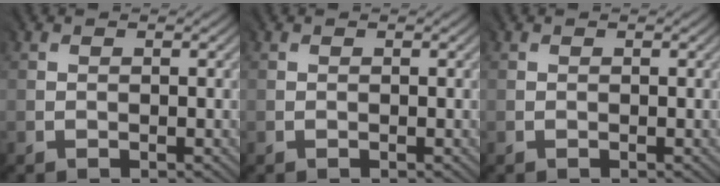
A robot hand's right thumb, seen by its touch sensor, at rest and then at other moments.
{"total": 0.0}
{"total": 0.0}